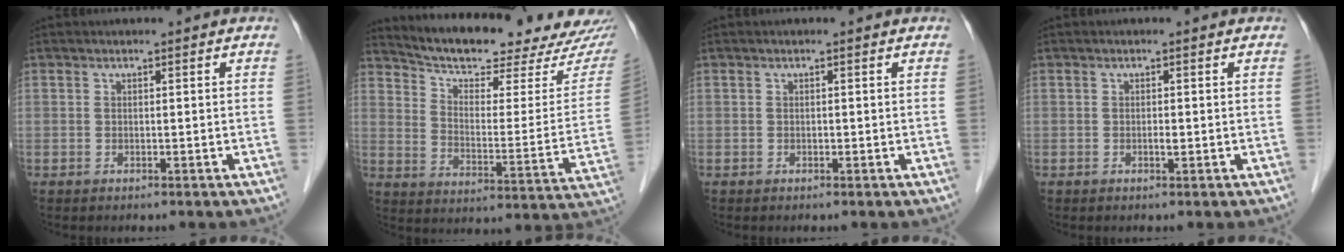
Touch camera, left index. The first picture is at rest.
{"total": 22.2, "force": [20.4, 3.7, 8.1], "torque": [-0.117, -0.051, 0.267]}
{"total": 0.0}
{"total": 0.7, "force": [-0.1, 0.2, 0.6], "torque": [-0.011, 0.000, -0.002]}